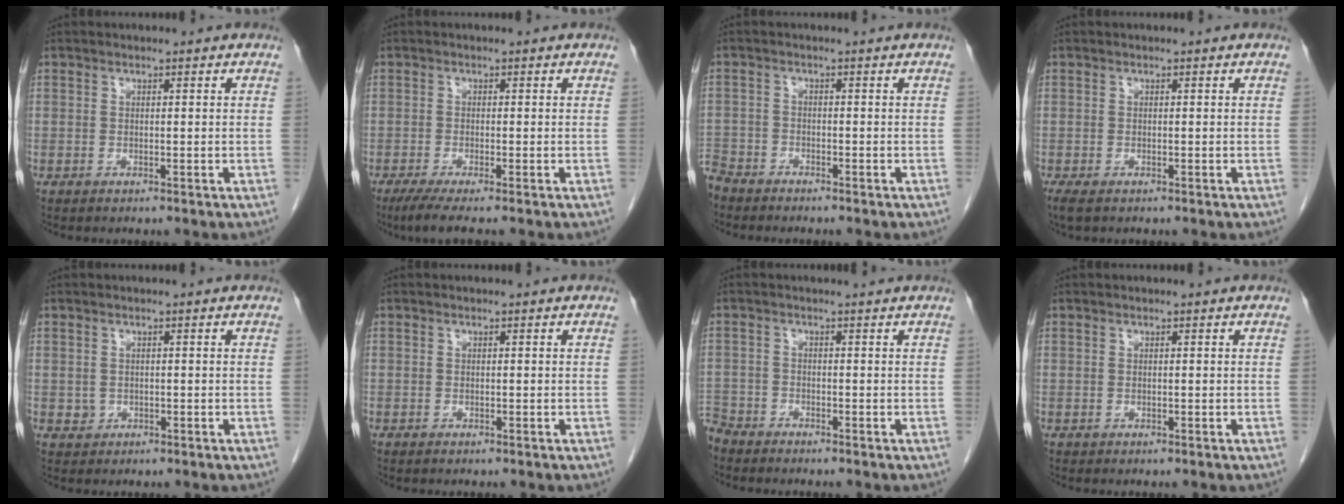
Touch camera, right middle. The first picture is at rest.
{"total": 4.0, "force": [-2.9, -0.1, 2.7], "torque": [-0.053, -0.014, -0.055]}
{"total": 4.6, "force": [-4.3, 1.5, 0.6], "torque": [-0.006, -0.008, -0.083]}
{"total": 2.7, "force": [-1.8, 1.1, 1.6], "torque": [-0.033, -0.009, -0.027]}
{"total": 1.2, "force": [-0.1, 1.1, 0.3], "torque": [-0.005, 0.003, 0.002]}
{"total": 0.0}
{"total": 3.1, "force": [-2.8, 1.0, 0.8], "torque": [-0.006, 0.002, -0.051]}
{"total": 0.0}